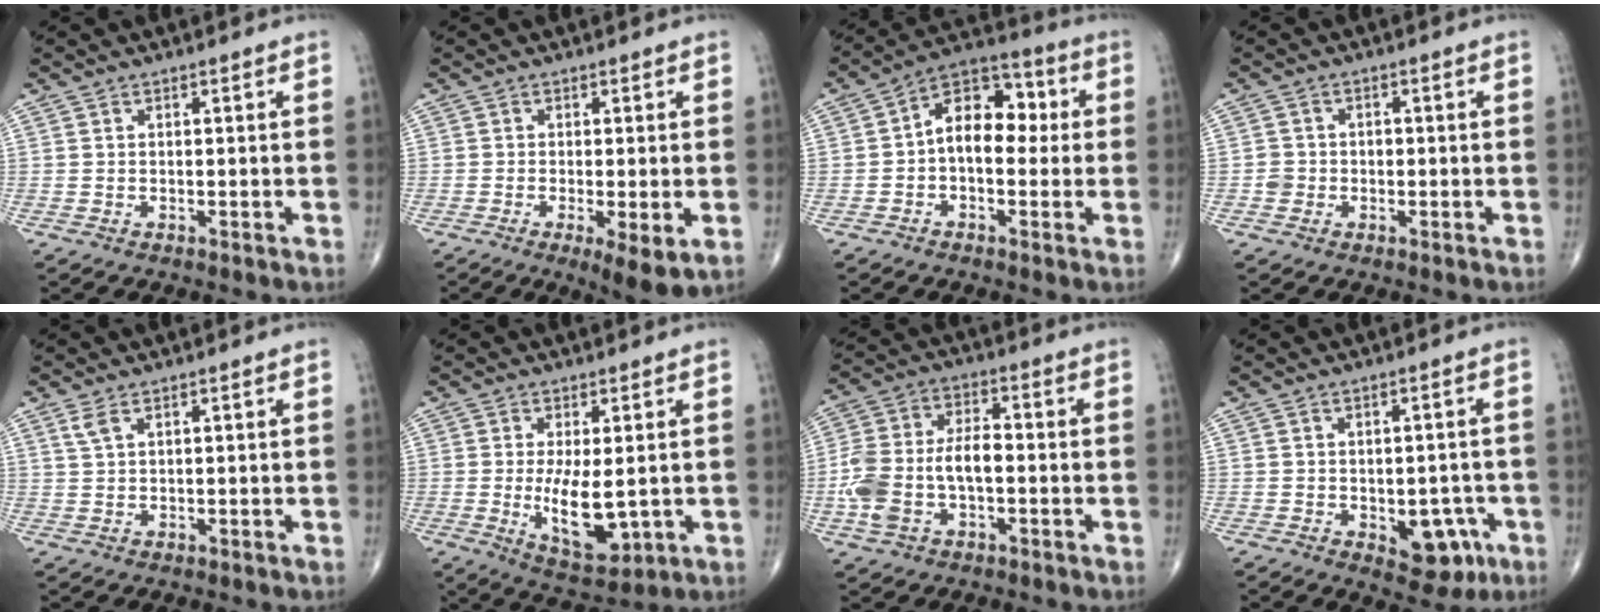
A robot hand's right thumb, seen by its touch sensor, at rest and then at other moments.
{"total": 6.5, "force": [-1.9, 1.6, 6.0], "torque": [-0.100, -0.020, -0.031]}
{"total": 11.7, "force": [0.4, 7.4, 9.1], "torque": [-0.109, 0.037, -0.008]}
{"total": 2.4, "force": [-0.6, 2.3, 0.5], "torque": [0.005, 0.012, -0.014]}
{"total": 2.0, "force": [1.2, 0.8, 1.4], "torque": [-0.035, 0.005, 0.032]}
{"total": 9.7, "force": [-0.6, 4.0, 8.8], "torque": [-0.140, -0.025, 0.006]}
{"total": 12.0, "force": [-2.3, 6.7, 9.7], "torque": [-0.208, 0.030, -0.045]}
{"total": 7.8, "force": [-2.7, 4.7, 5.6], "torque": [-0.034, 0.012, -0.025]}